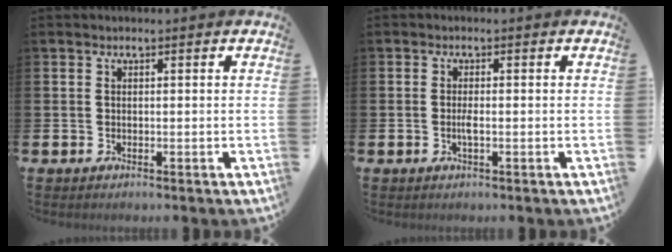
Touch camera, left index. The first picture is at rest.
{"total": 1.3, "force": [-0.3, 0.3, 1.2], "torque": [-0.030, 0.002, -0.005]}